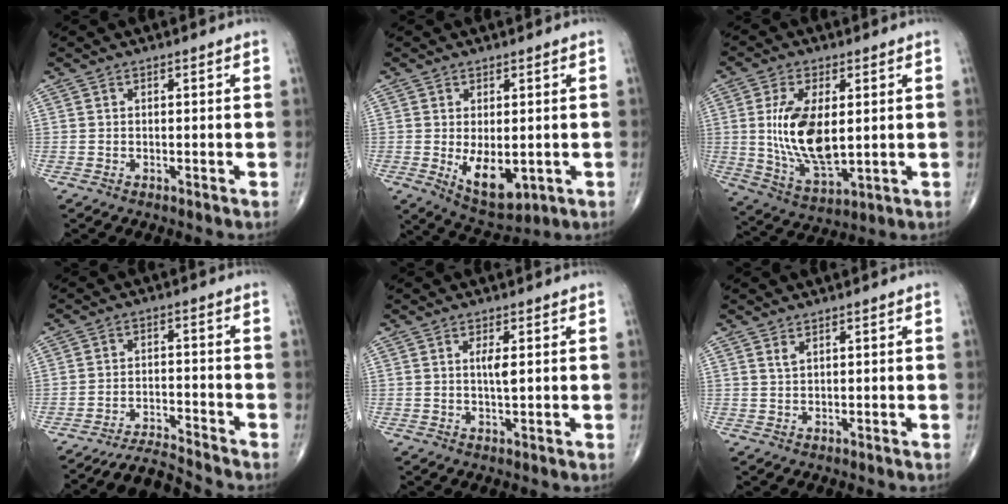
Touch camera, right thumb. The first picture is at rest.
{"total": 8.5, "force": [-1.3, 4.4, 7.1], "torque": [-0.098, -0.016, -0.003]}
{"total": 14.0, "force": [1.4, 6.8, 12.1], "torque": [-0.228, -0.022, 0.037]}
{"total": 5.5, "force": [-5.4, -1.0, -0.4], "torque": [-0.012, 0.036, -0.094]}
{"total": 2.5, "force": [0.5, 0.5, 2.4], "torque": [-0.048, -0.005, 0.010]}
{"total": 1.1, "force": [0.8, 0.3, 0.7], "torque": [-0.011, -0.002, 0.018]}